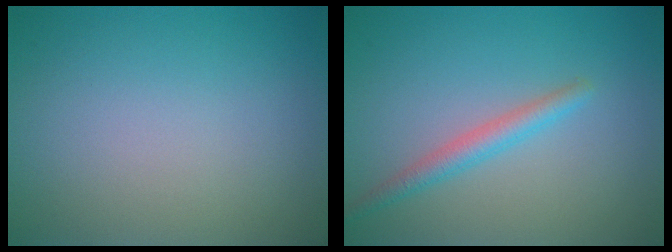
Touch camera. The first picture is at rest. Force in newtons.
{"total": 2.2, "press": 2.2, "slide": 0.0}